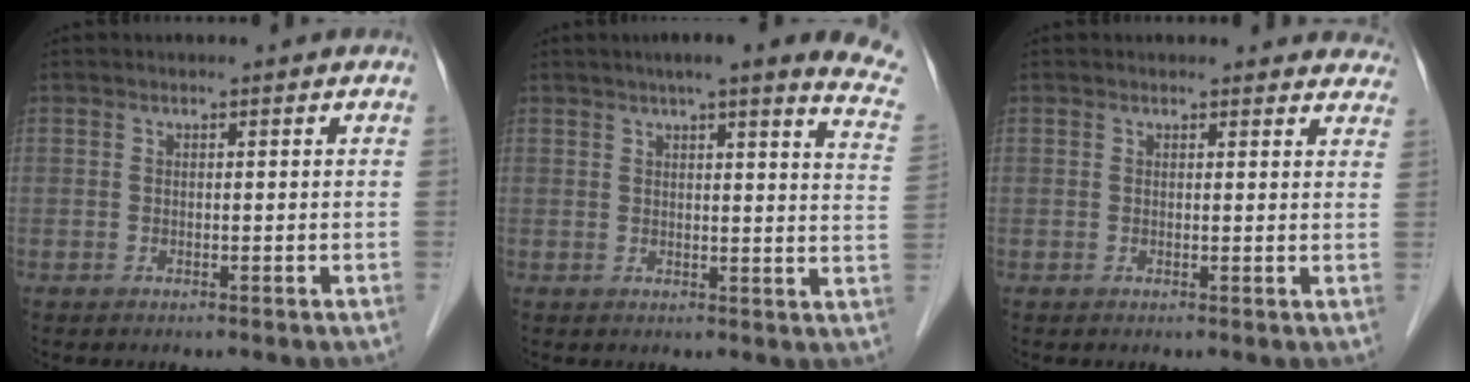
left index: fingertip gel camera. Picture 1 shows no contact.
{"total": 15.9, "force": [12.9, 1.2, 9.1], "torque": [-0.106, -0.023, 0.133]}
{"total": 5.6, "force": [5.2, 1.8, 0.7], "torque": [0.018, -0.007, 0.031]}